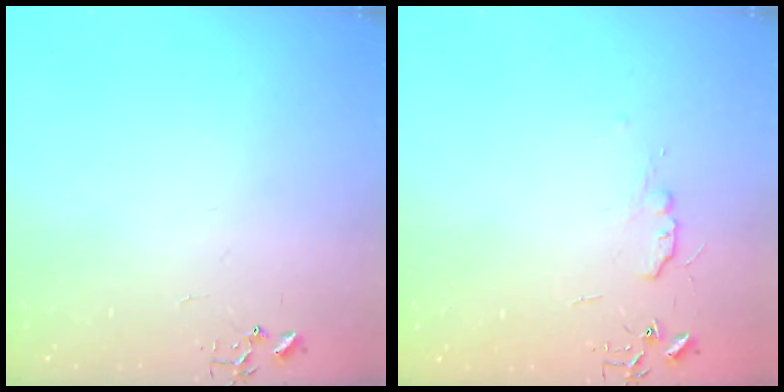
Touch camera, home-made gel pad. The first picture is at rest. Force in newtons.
{"total": 5.6, "press": 5.5, "slide": 0.7}